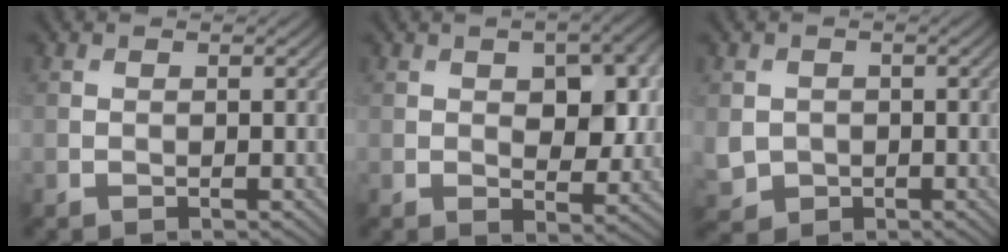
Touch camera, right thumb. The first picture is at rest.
{"total": 7.5, "force": [1.4, 4.1, 6.1], "torque": [-0.093, -0.004, 0.024]}
{"total": 3.2, "force": [-0.3, 3.0, 1.1], "torque": [-0.038, -0.012, -0.003]}